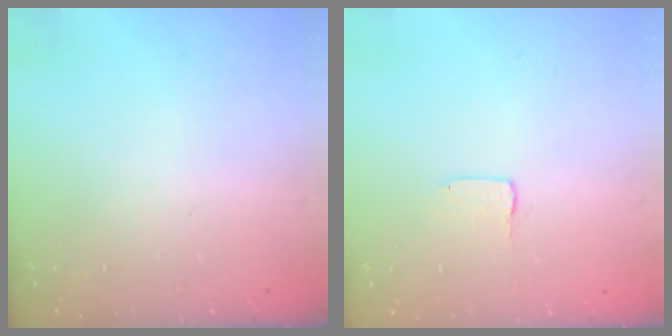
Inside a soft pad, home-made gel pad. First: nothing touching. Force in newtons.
{"total": 1.0, "press": 1.0, "slide": 0.1}